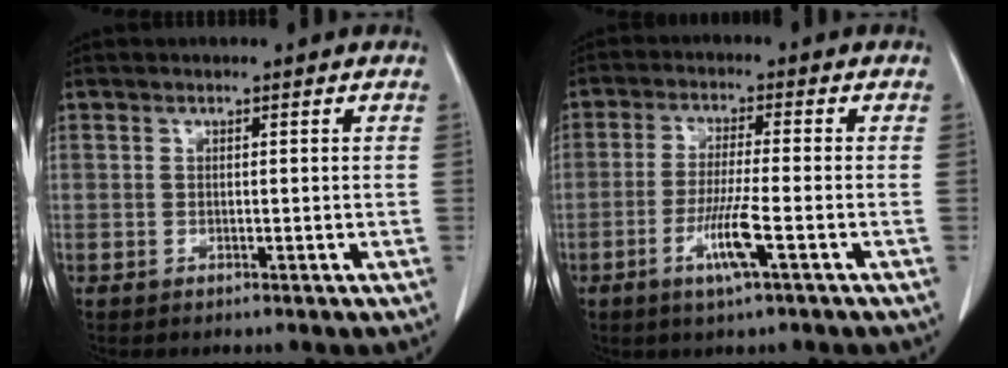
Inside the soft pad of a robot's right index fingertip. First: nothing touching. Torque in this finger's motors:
{"motor_torque": [1.02, -0.47, 0.27, 0.12]}